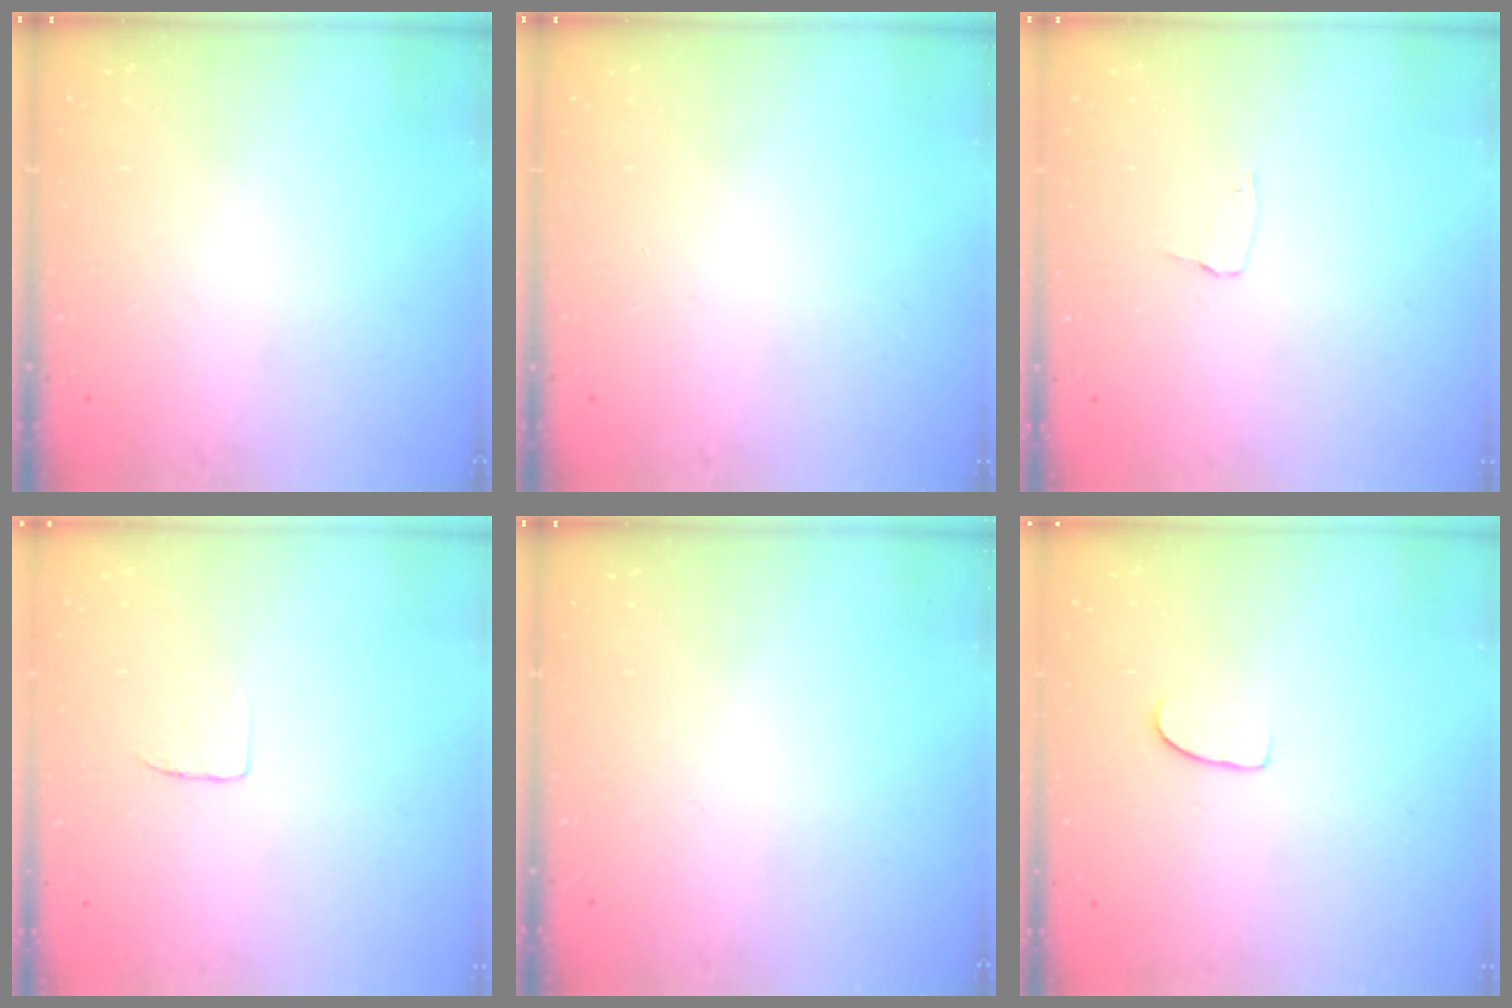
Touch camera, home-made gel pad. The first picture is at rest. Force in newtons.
{"total": 0.0}
{"total": 2.7, "press": 2.7, "slide": 0.3}
{"total": 3.4, "press": 3.4, "slide": 0.3}
{"total": 0.0}
{"total": 5.3, "press": 5.3, "slide": 0.5}